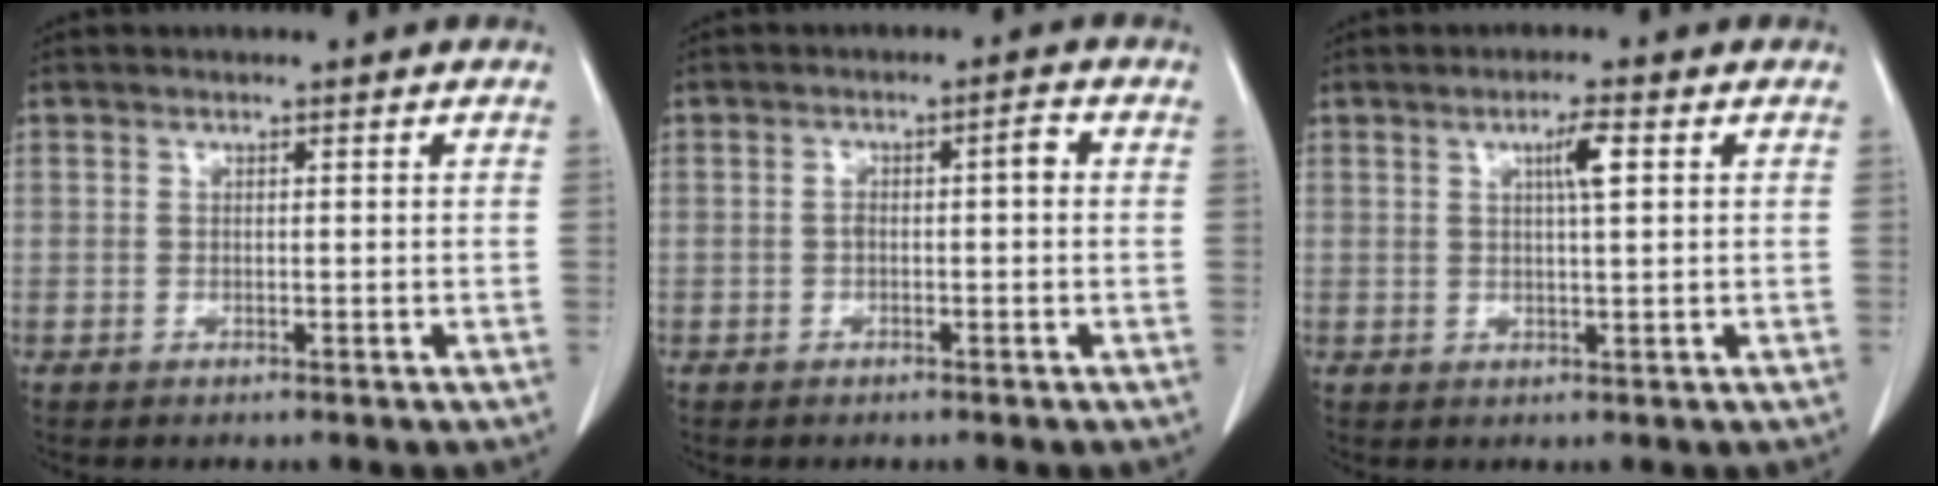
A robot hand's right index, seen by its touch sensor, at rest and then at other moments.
{"total": 2.6, "force": [-0.1, 0.8, 2.5], "torque": [-0.039, 0.015, 0.001]}
{"total": 3.5, "force": [1.2, 0.2, 3.3], "torque": [-0.059, 0.000, 0.020]}